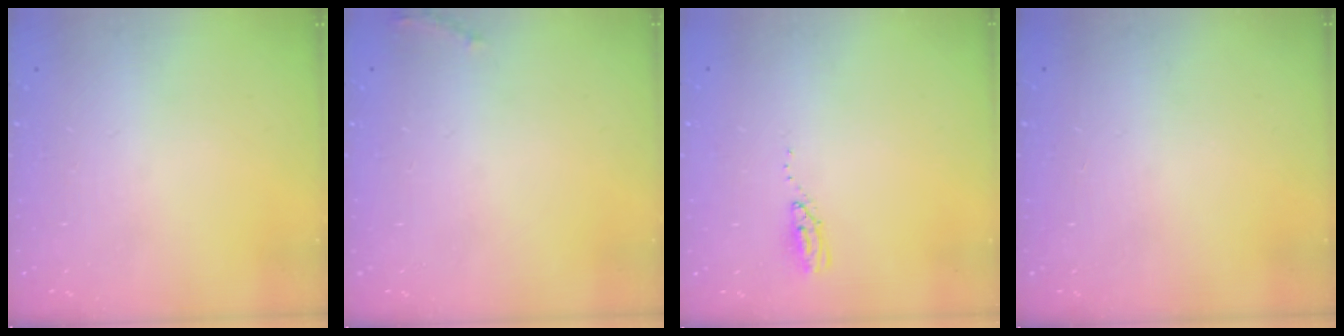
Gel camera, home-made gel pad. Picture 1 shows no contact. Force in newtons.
{"total": 5.6, "press": 5.3, "slide": 1.7}
{"total": 3.6, "press": 3.5, "slide": 0.3}
{"total": 0.0}